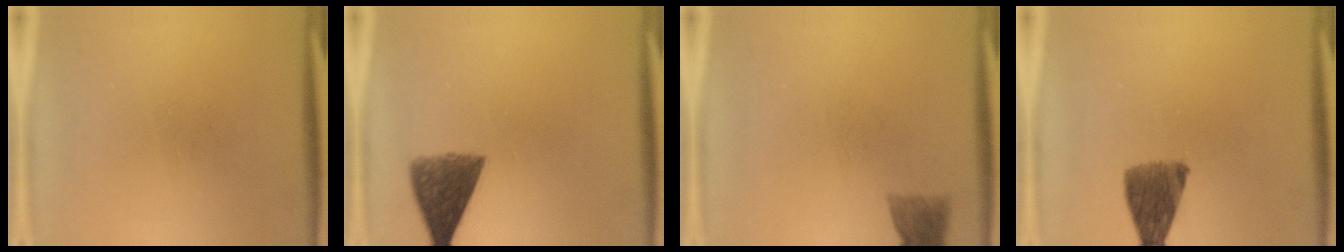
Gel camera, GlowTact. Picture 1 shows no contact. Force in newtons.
{"total": 7.3}
{"total": 3.1}
{"total": 7.4}